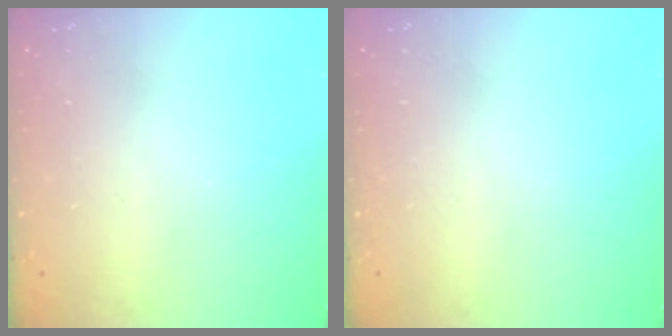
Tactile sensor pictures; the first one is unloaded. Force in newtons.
{"total": 0.0}